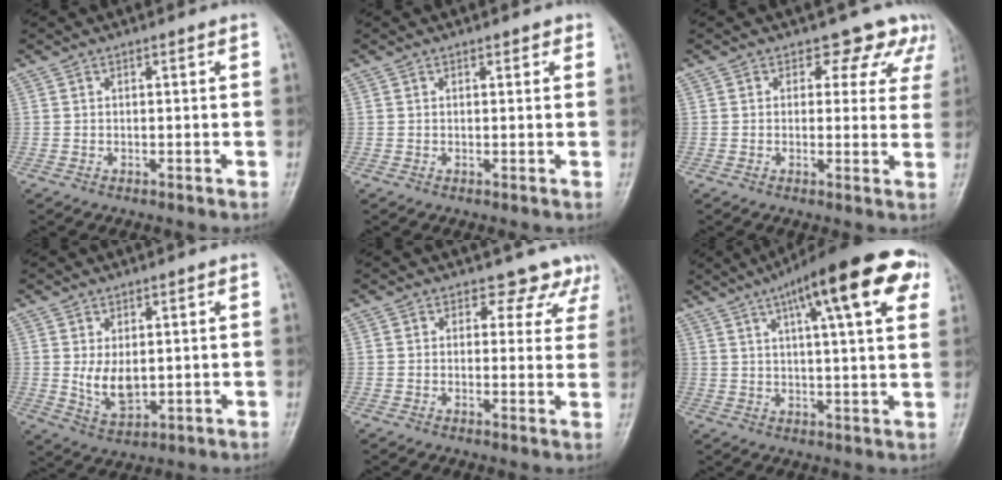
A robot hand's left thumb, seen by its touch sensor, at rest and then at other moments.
{"total": 1.0, "force": [0.7, 0.6, 0.5], "torque": [0.000, -0.003, 0.005]}
{"total": 7.3, "force": [5.6, 4.5, 1.4], "torque": [0.031, -0.023, 0.041]}
{"total": 5.8, "force": [0.6, 3.5, 4.6], "torque": [-0.071, -0.016, 0.025]}
{"total": 6.1, "force": [4.9, 3.6, 0.5], "torque": [0.037, -0.023, 0.034]}
{"total": 18.8, "force": [8.8, 4.5, 16.0], "torque": [-0.214, 0.008, 0.118]}